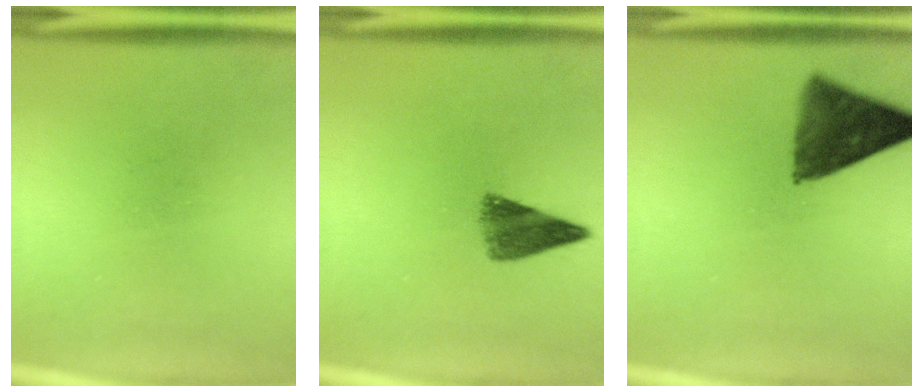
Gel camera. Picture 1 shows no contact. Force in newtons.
{"total": 5.7}
{"total": 9.8}